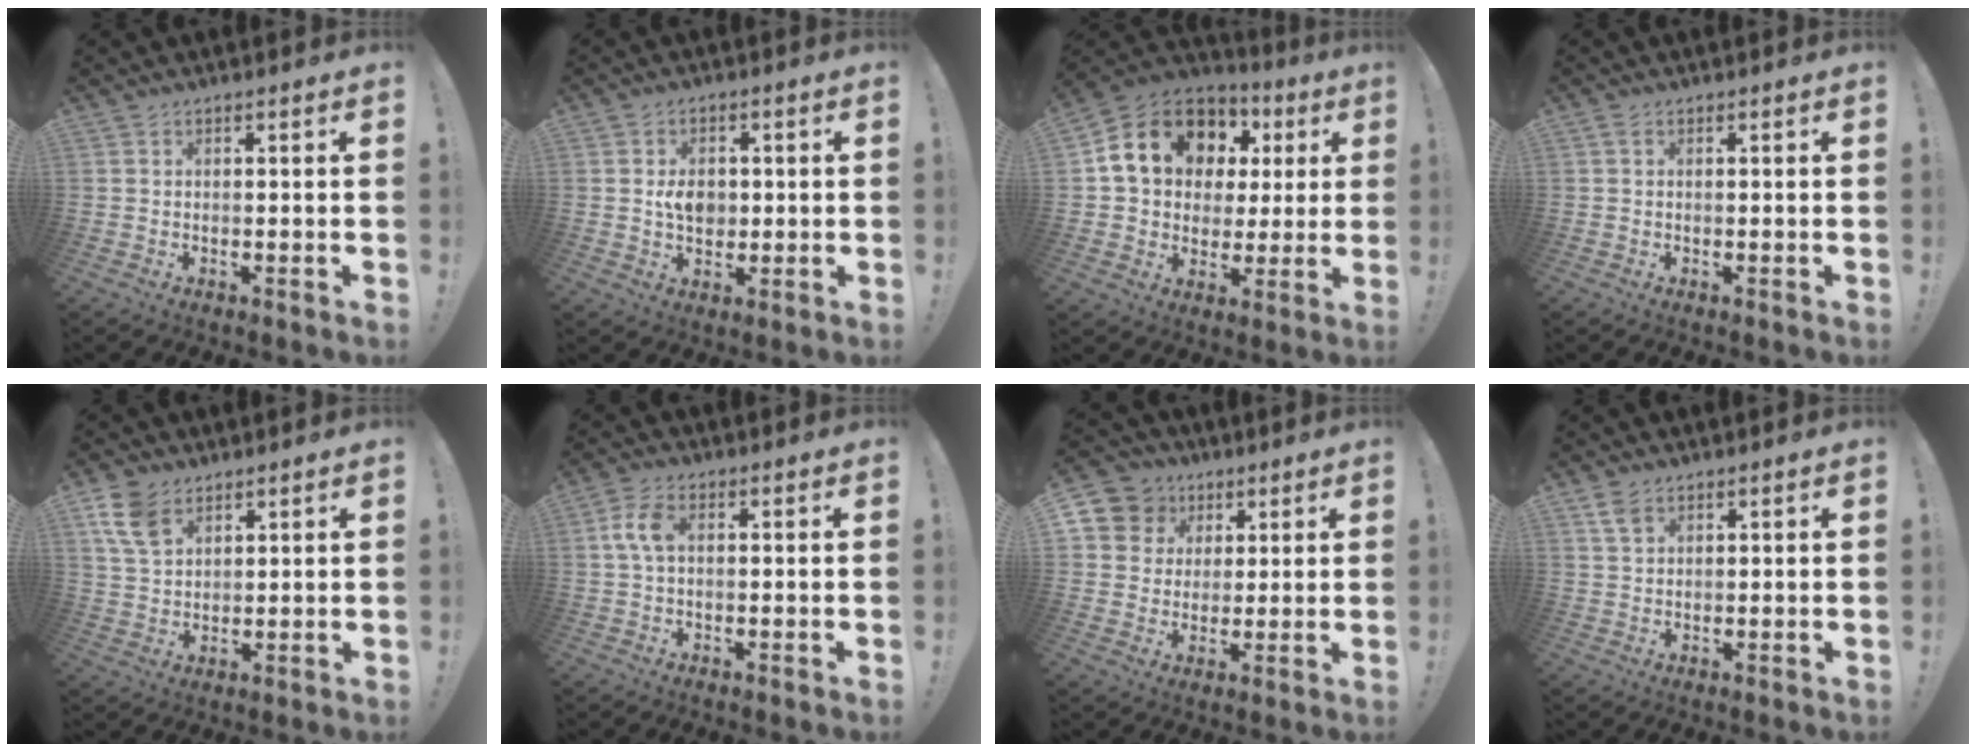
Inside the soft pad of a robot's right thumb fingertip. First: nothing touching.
{"total": 6.0, "force": [-0.2, 4.4, 4.1], "torque": [-0.048, 0.003, -0.003]}
{"total": 17.1, "force": [7.0, 13.0, 8.5], "torque": [-0.135, -0.025, 0.148]}
{"total": 0.9, "force": [0.2, 0.4, 0.7], "torque": [-0.014, 0.003, 0.003]}
{"total": 9.3, "force": [5.6, 5.6, 4.9], "torque": [-0.098, -0.017, 0.111]}
{"total": 6.2, "force": [0.9, 3.6, 5.0], "torque": [-0.099, 0.006, 0.015]}
{"total": 9.9, "force": [3.8, 8.8, 2.4], "torque": [-0.036, -0.020, 0.081]}
{"total": 3.7, "force": [2.3, 1.9, 2.2], "torque": [-0.030, -0.010, 0.041]}